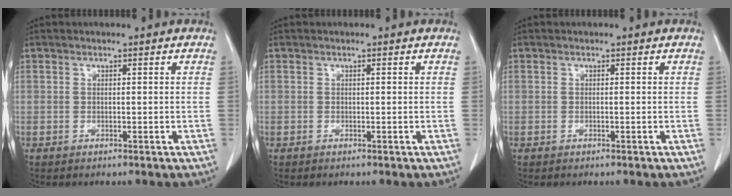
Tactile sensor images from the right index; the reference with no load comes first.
{"total": 0.0}
{"total": 0.0}